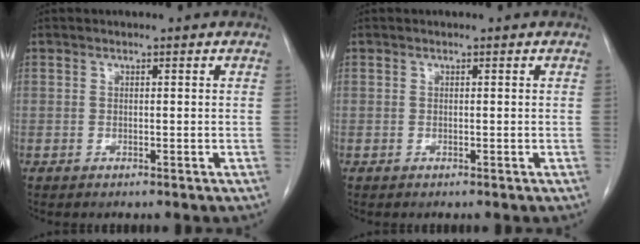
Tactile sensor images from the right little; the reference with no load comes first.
{"total": 0.0}